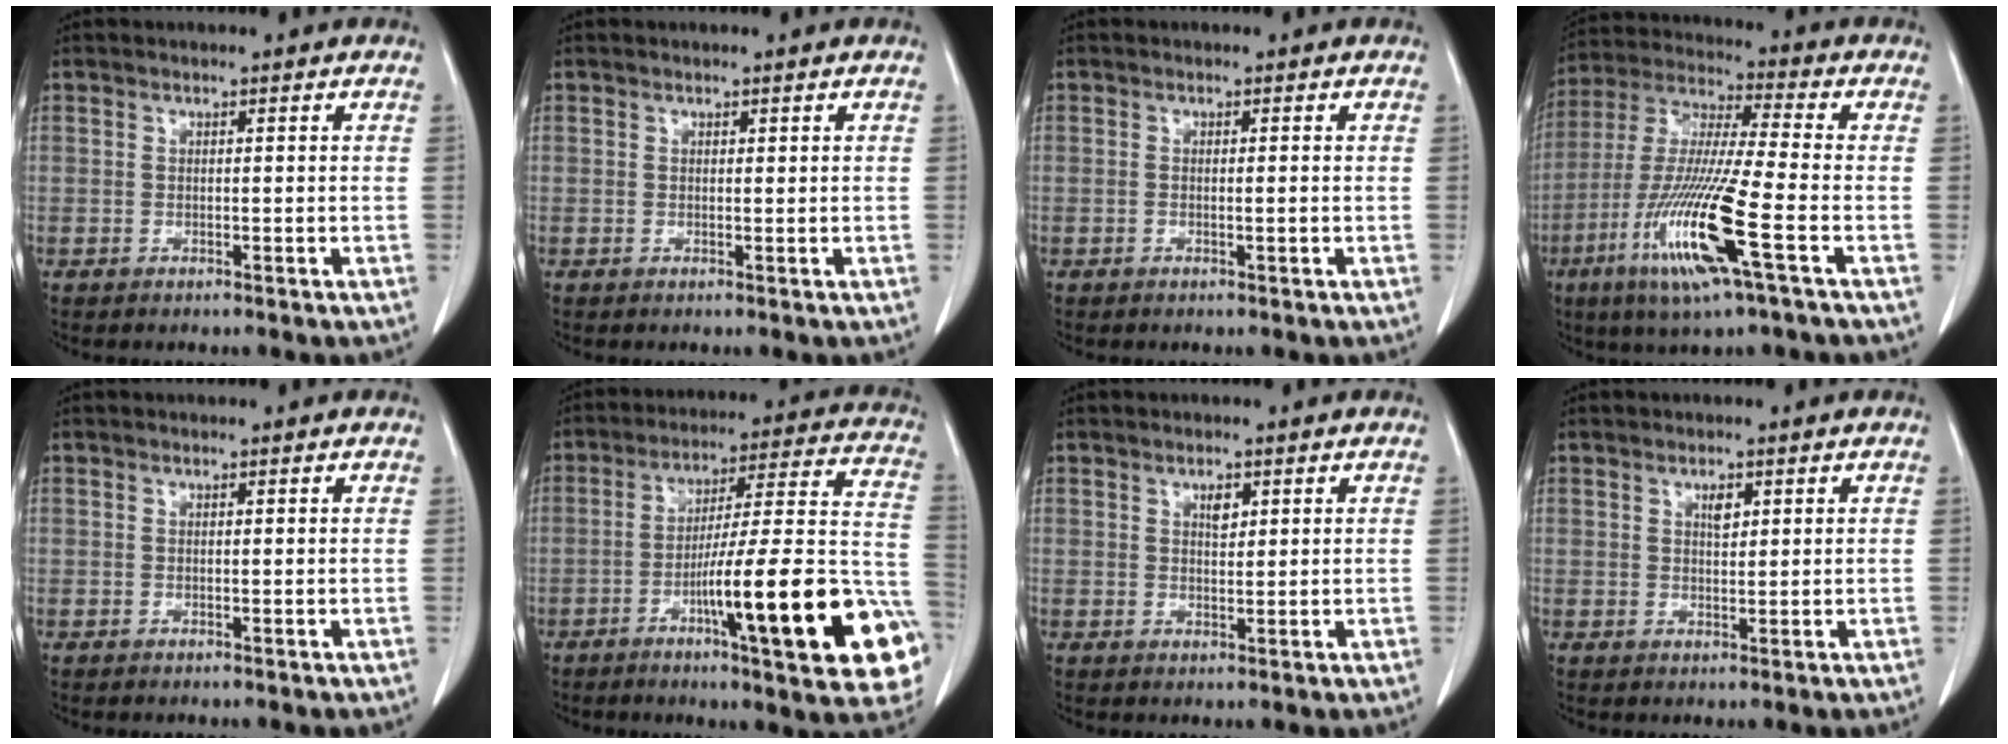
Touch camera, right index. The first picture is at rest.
{"total": 0.0}
{"total": 0.6, "force": [-0.1, 0.0, 0.6], "torque": [-0.012, 0.001, 0.001]}
{"total": 16.3, "force": [-6.3, 0.1, 15.1], "torque": [-0.316, -0.022, -0.120]}
{"total": 0.0}
{"total": 24.4, "force": [-8.7, 2.1, 22.7], "torque": [-0.234, 0.009, -0.119]}
{"total": 1.9, "force": [0.9, 0.9, 1.4], "torque": [-0.023, -0.002, 0.016]}
{"total": 1.9, "force": [0.9, 0.8, 1.5], "torque": [-0.024, -0.002, 0.016]}